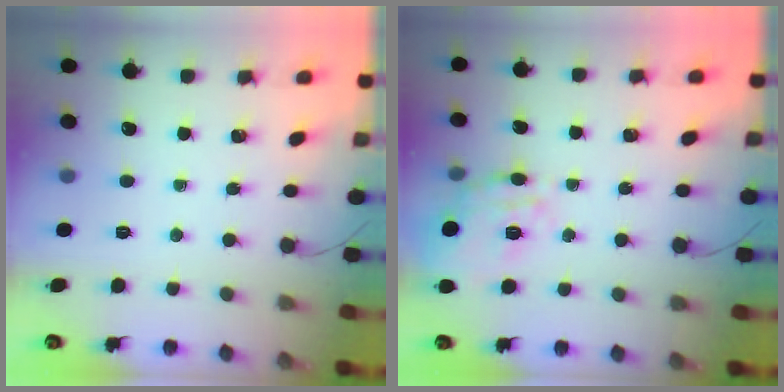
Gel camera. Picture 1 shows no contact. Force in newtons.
{"total": 15.3, "press": 15.3, "slide": 0.6}